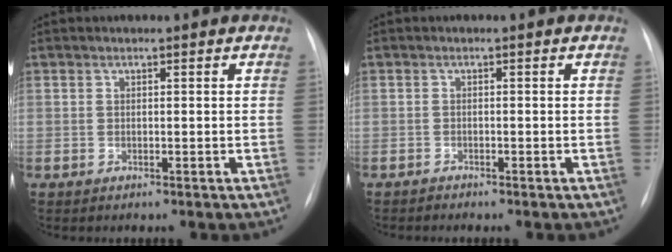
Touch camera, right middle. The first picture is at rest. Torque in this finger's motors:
{"motor_torque": [-0.09, 0.03, -0.01, 0.00]}